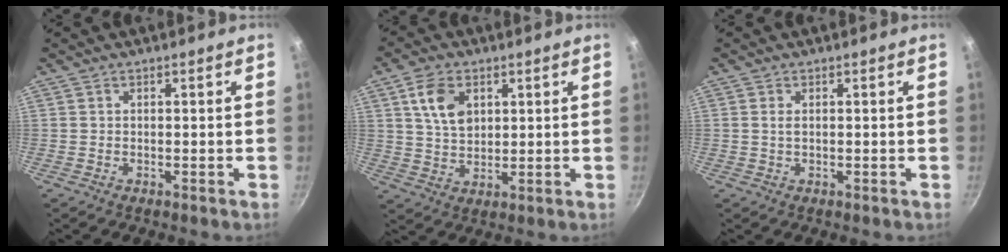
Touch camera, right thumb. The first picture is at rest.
{"total": 8.1, "force": [3.0, 5.3, 5.3], "torque": [-0.086, -0.011, 0.060]}
{"total": 1.2, "force": [0.3, 0.6, 1.0], "torque": [-0.020, 0.000, 0.003]}